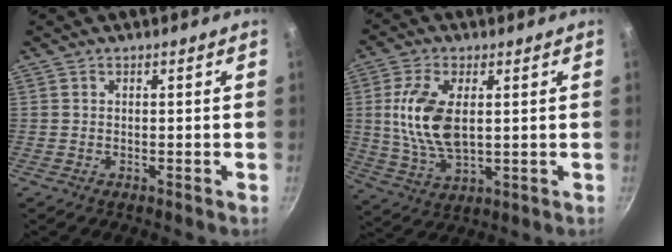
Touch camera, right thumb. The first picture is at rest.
{"total": 12.4, "force": [1.9, 6.4, 10.5], "torque": [-0.203, -0.009, 0.040]}